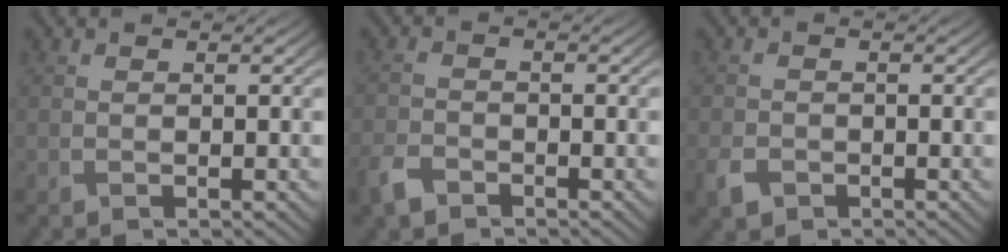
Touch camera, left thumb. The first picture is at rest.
{"total": 3.4, "force": [-2.5, 1.7, 1.4], "torque": [-0.035, -0.009, -0.063]}
{"total": 2.8, "force": [-1.7, 1.9, 1.2], "torque": [-0.033, -0.010, -0.039]}